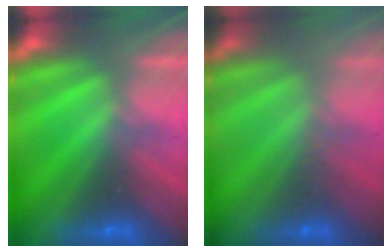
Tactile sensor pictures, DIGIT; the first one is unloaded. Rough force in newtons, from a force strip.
{"total": 3.3}